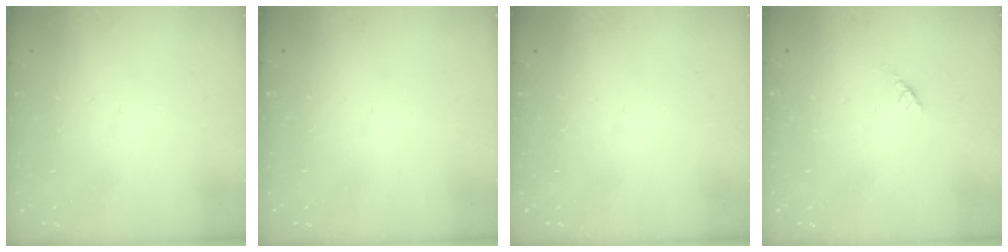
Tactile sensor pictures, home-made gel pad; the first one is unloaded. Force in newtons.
{"total": 0.0}
{"total": 0.0}
{"total": 2.7, "press": 2.6, "slide": 0.4}